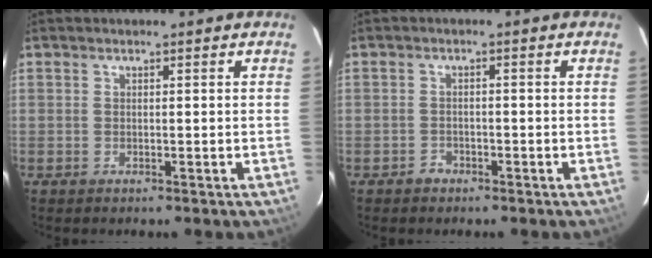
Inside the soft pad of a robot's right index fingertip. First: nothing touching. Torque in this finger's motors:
{"motor_torque": [0.04, 0.01, -0.05, -0.03]}